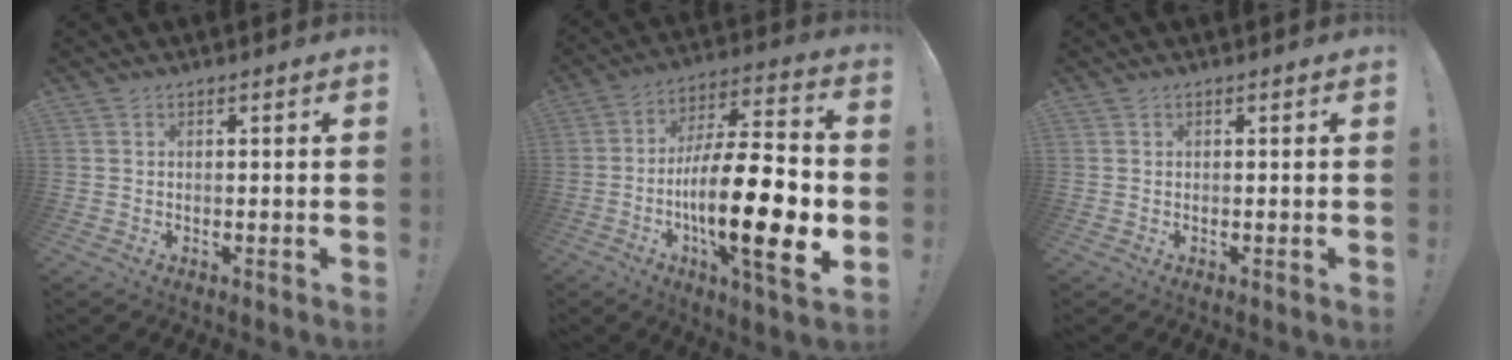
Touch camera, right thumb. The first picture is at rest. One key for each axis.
{"total": 24.2, "fx": -5.9, "fy": 6.1, "fz": 22.7, "tx": -0.401, "ty": 0.020, "tz": -0.096}
{"total": 0.0}